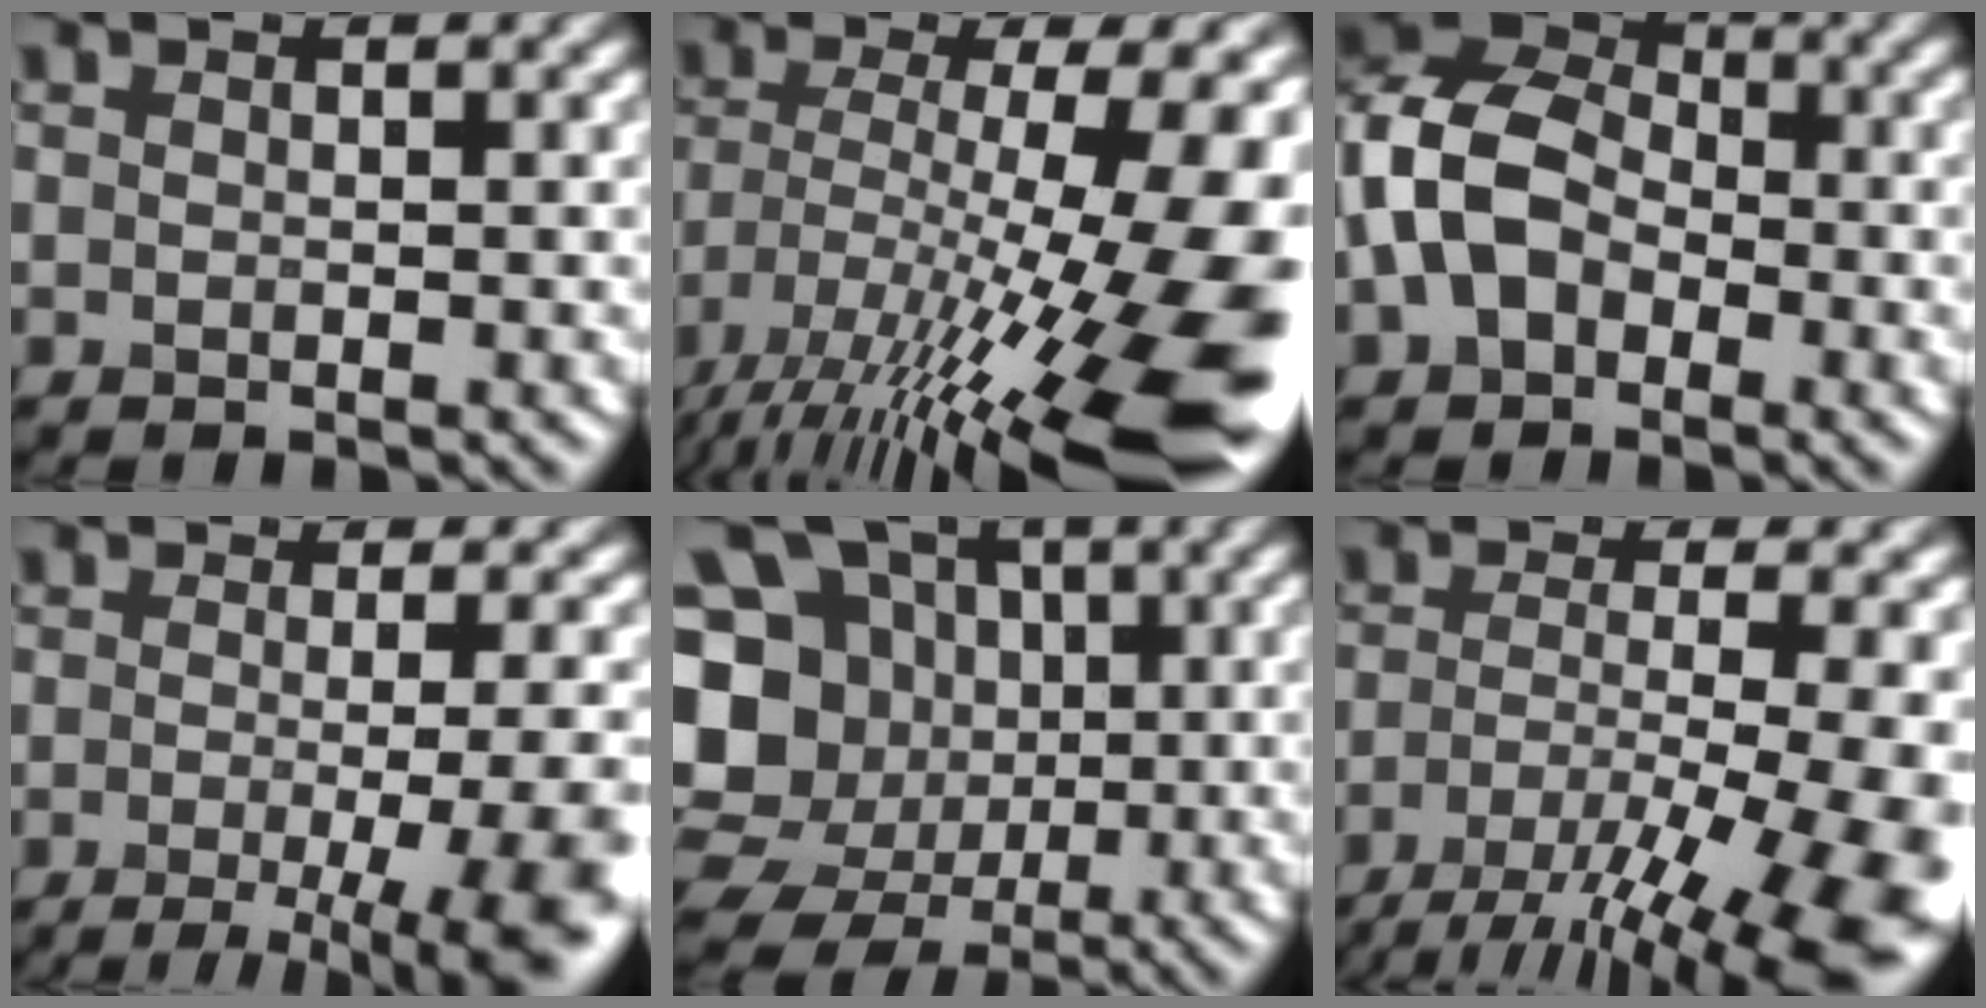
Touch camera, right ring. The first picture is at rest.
{"total": 18.7, "force": [-6.5, 5.5, 16.7], "torque": [-0.262, -0.014, -0.096]}
{"total": 8.7, "force": [-1.8, 6.3, 5.8], "torque": [-0.141, 0.010, -0.052]}
{"total": 11.5, "force": [-3.2, 4.0, 10.4], "torque": [-0.110, -0.016, -0.035]}
{"total": 14.7, "force": [-1.0, 13.3, 6.1], "torque": [-0.154, 0.020, -0.037]}
{"total": 14.7, "force": [-7.4, 4.2, 12.0], "torque": [-0.191, -0.028, -0.100]}